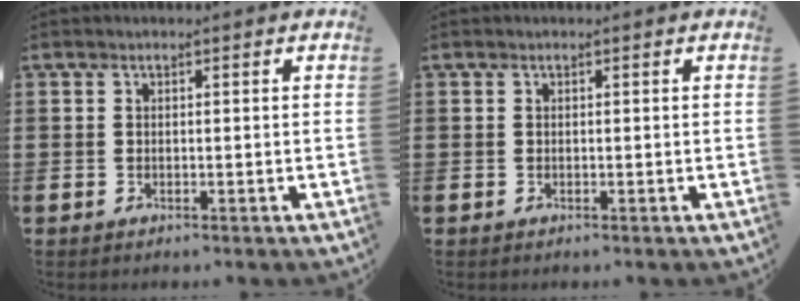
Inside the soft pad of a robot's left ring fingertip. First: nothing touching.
{"total": 0.0}